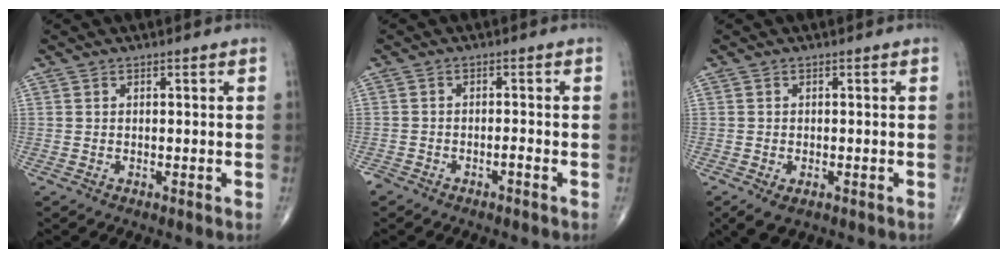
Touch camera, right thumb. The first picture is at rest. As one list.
[{"total": 1.7, "force": [-1.5, 0.5, 0.6], "torque": [-0.011, 0.012, -0.026]}, {"total": 3.5, "force": [-1.7, 2.0, 2.3], "torque": [-0.043, -0.004, -0.020]}]